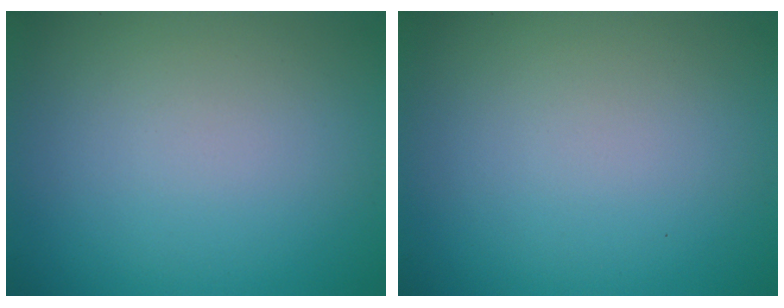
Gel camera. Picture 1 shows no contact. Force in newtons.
{"total": 0.0}